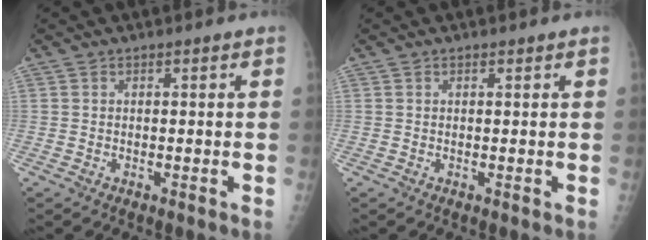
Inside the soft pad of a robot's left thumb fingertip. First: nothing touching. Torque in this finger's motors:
{"motor_torque": [-0.46, -0.22, 0.35, 0.12, 0.00]}